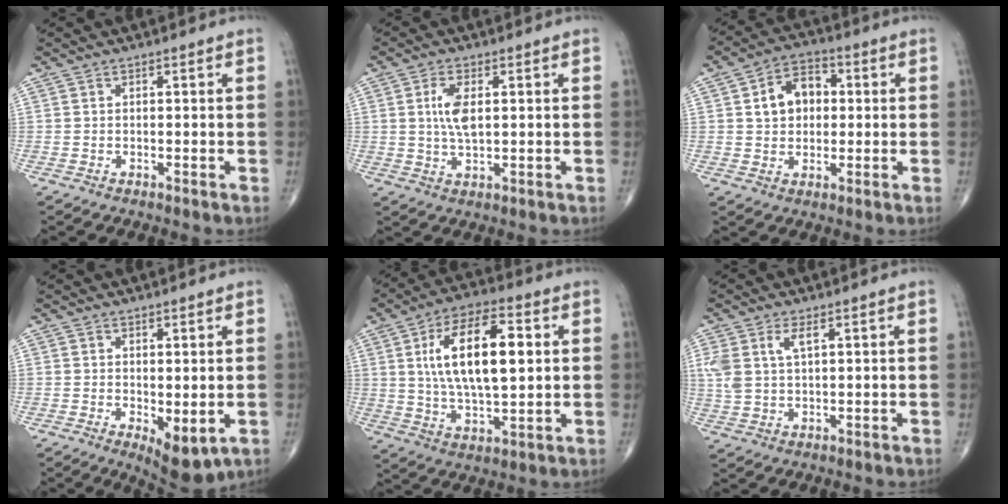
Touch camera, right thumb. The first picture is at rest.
{"total": 5.6, "force": [1.0, 2.5, 5.0], "torque": [-0.100, -0.004, 0.018]}
{"total": 8.9, "force": [1.5, 6.6, 5.9], "torque": [-0.070, 0.014, 0.020]}
{"total": 6.2, "force": [-1.2, 2.7, 5.5], "torque": [-0.071, -0.015, -0.004]}
{"total": 17.3, "force": [3.4, 7.6, 15.2], "torque": [-0.251, 0.001, 0.059]}
{"total": 5.6, "force": [2.2, 2.6, 4.5], "torque": [-0.108, 0.003, 0.051]}